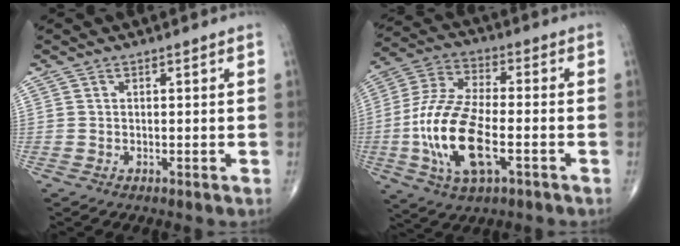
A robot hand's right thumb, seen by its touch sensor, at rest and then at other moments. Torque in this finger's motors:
{"motor_torque": [2.46, 2.54, 2.18, -0.12, 0.32]}